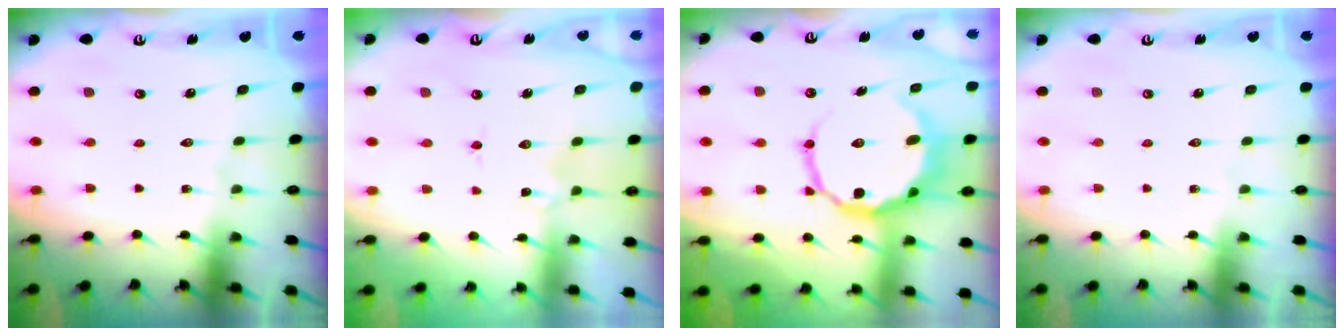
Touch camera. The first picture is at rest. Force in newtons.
{"total": 0.7, "press": 0.6, "slide": 0.3}
{"total": 13.0, "press": 12.8, "slide": 2.6}
{"total": 0.0}